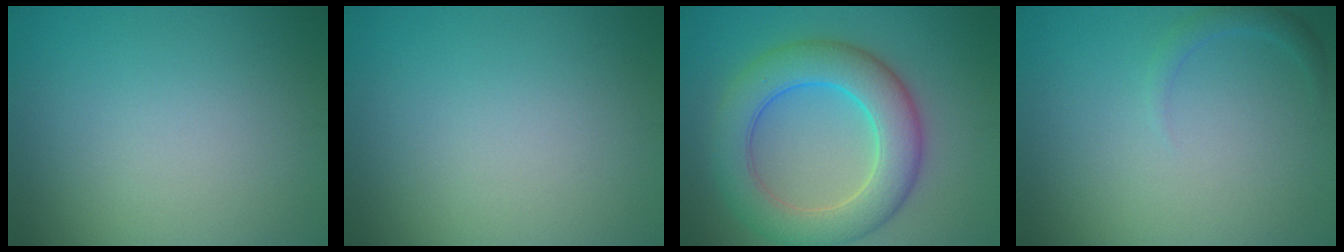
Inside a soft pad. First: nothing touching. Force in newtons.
{"total": 0.0}
{"total": 7.9, "press": 7.9, "slide": 0.1}
{"total": 1.2, "press": 1.2, "slide": 0.1}